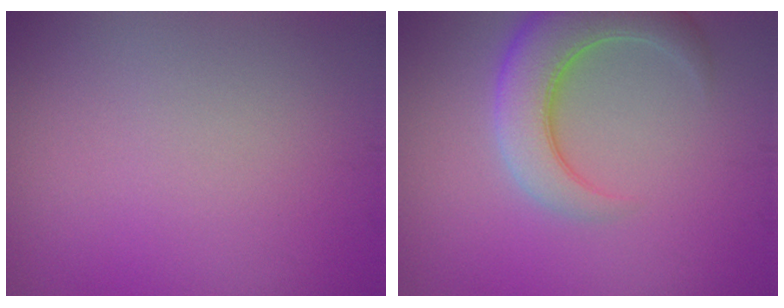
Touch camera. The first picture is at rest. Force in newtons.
{"total": 6.3, "press": 6.3, "slide": 0.6}